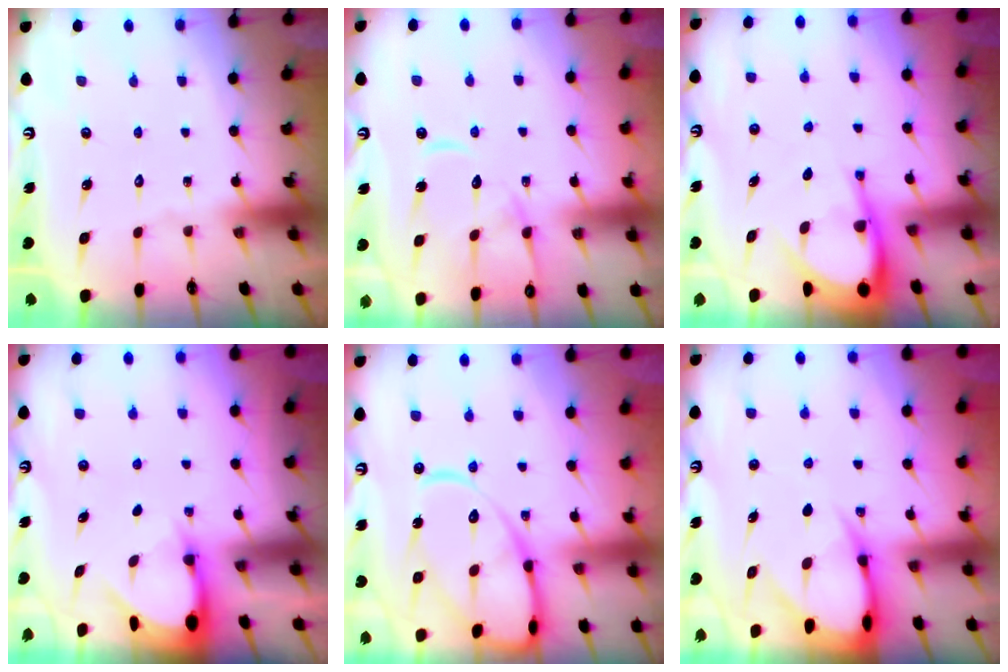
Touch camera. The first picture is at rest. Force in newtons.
{"total": 12.7, "press": 12.7, "slide": 1.2}
{"total": 8.3, "press": 8.3, "slide": 1.0}
{"total": 3.2, "press": 3.2, "slide": 0.2}
{"total": 16.0, "press": 16.0, "slide": 1.7}
{"total": 9.1, "press": 9.1, "slide": 1.0}